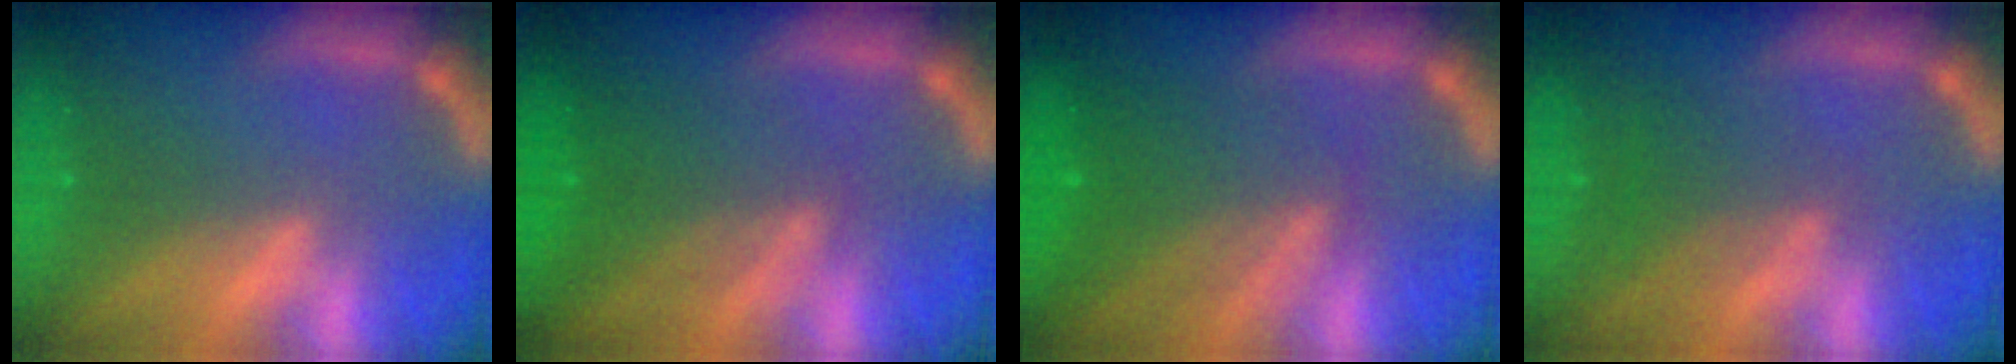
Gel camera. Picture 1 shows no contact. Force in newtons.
{"total": 5.1}
{"total": 6.1}
{"total": 3.0}